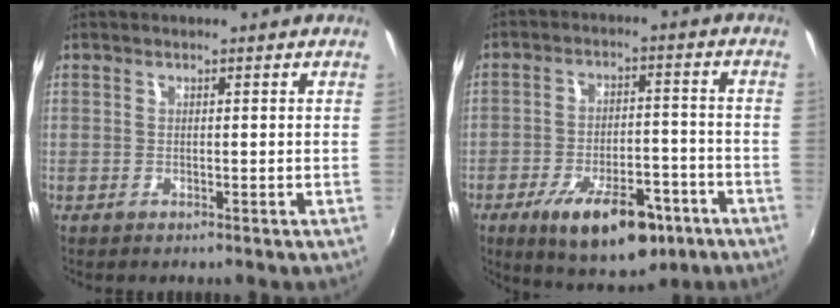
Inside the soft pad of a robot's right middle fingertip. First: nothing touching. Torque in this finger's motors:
{"motor_torque": [1.14, -1.00, 0.40, 0.15]}